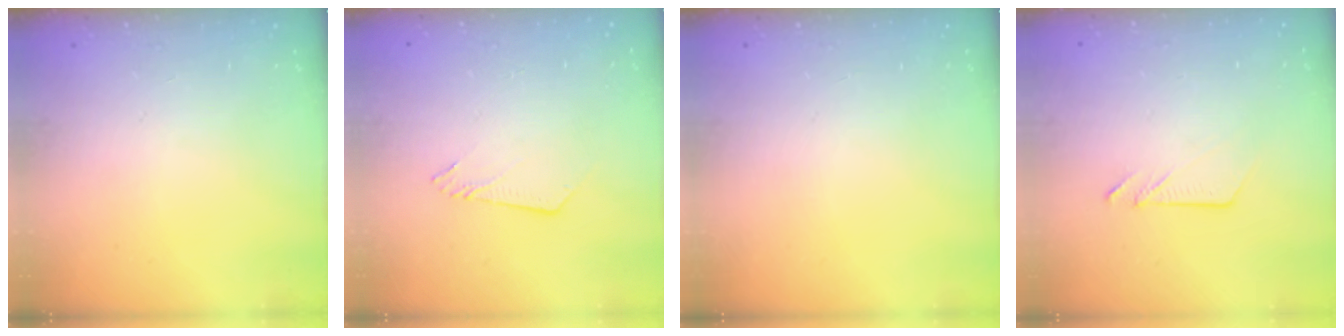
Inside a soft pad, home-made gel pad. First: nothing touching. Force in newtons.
{"total": 4.0, "press": 4.0, "slide": 0.2}
{"total": 0.0}
{"total": 4.7, "press": 4.6, "slide": 0.8}